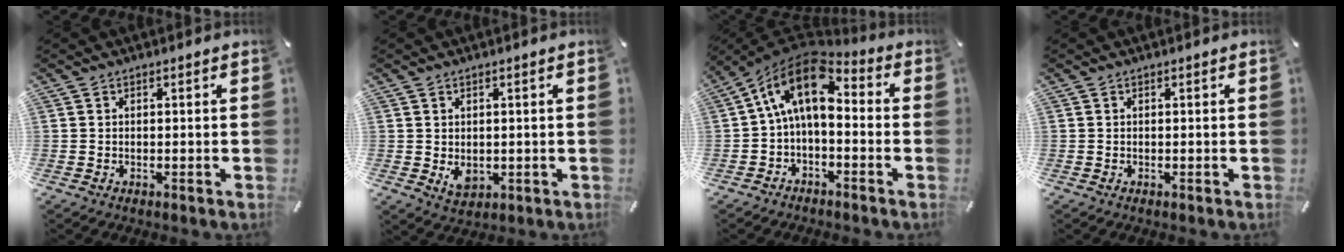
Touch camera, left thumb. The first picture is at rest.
{"total": 3.5, "force": [0.0, 2.9, 2.0], "torque": [-0.025, -0.005, 0.000]}
{"total": 13.4, "force": [2.4, 8.0, 10.5], "torque": [-0.201, -0.008, 0.038]}
{"total": 0.0}